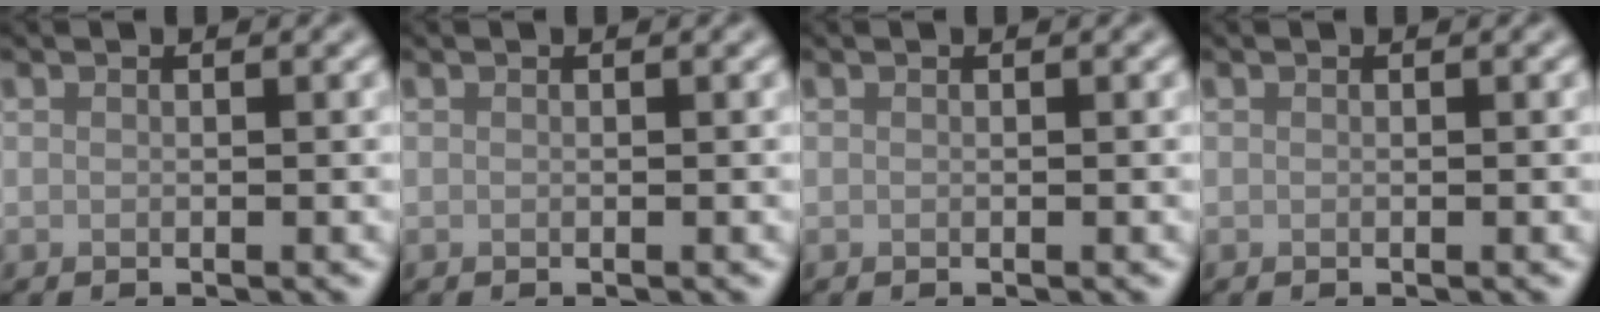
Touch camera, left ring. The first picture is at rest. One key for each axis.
{"total": 0.0}
{"total": 0.0}
{"total": 0.0}